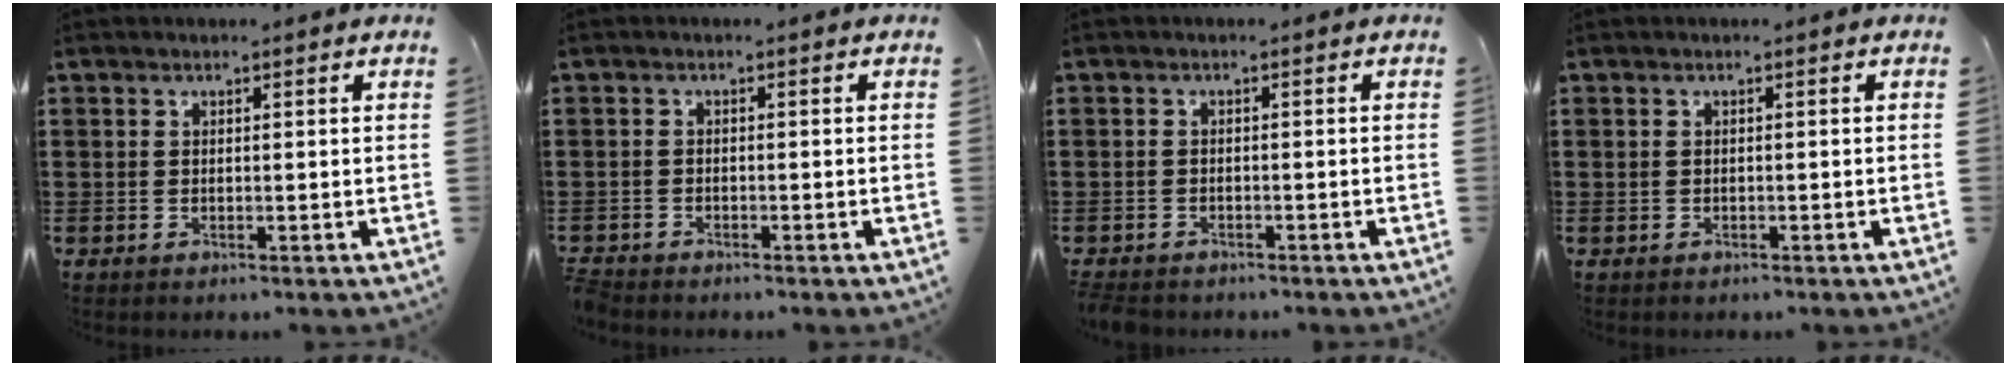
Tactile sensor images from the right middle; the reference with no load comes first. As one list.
[{"total": 1.4, "force": [-1.4, 0.1, 0.0], "torque": [-0.005, 0.000, -0.028]}, {"total": 1.3, "force": [-1.2, 0.4, 0.0], "torque": [-0.011, -0.004, -0.030]}, {"total": 0.0}]